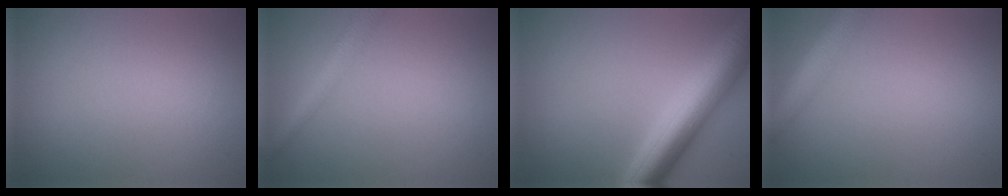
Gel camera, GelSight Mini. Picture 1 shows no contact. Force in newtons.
{"total": 2.9, "press": 2.9, "slide": 0.2}
{"total": 7.9, "press": 7.9, "slide": 0.2}
{"total": 4.6, "press": 4.6, "slide": 0.2}